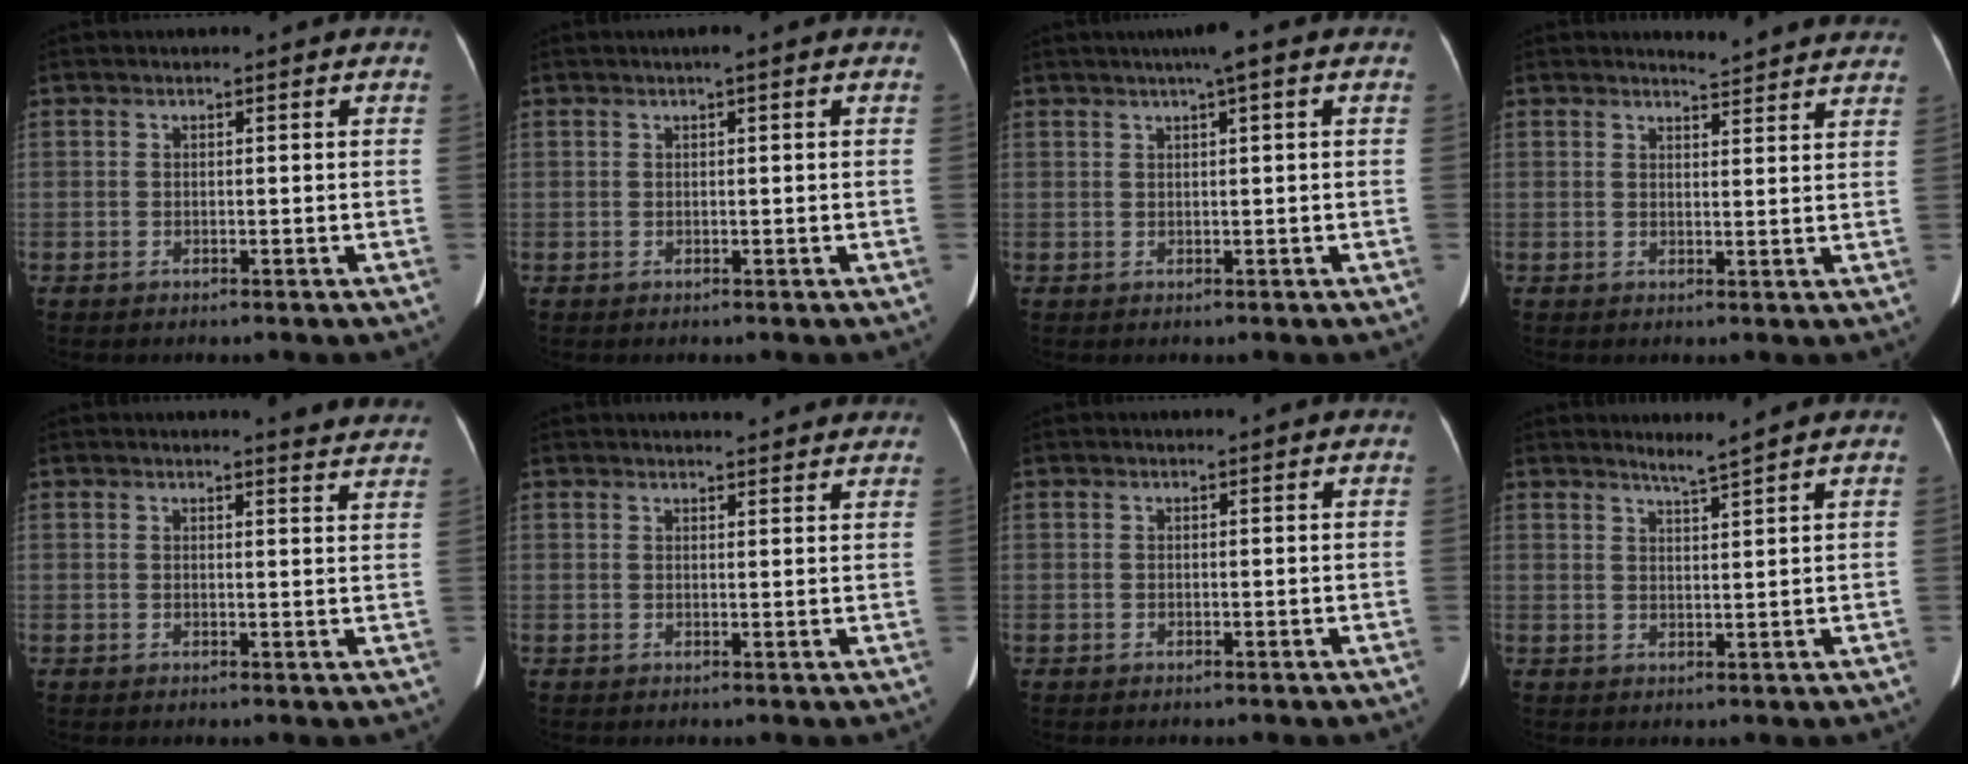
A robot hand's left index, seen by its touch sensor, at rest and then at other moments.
{"total": 0.8, "force": [0.4, -0.1, 0.7], "torque": [-0.014, 0.004, 0.006]}
{"total": 3.8, "force": [2.3, -0.3, 3.0], "torque": [-0.049, 0.017, 0.036]}
{"total": 7.9, "force": [7.8, 0.5, 1.2], "torque": [-0.012, -0.007, 0.073]}
{"total": 7.4, "force": [7.3, 0.3, 1.2], "torque": [-0.003, -0.026, 0.056]}
{"total": 7.5, "force": [6.9, 1.4, 2.5], "torque": [-0.026, 0.013, 0.073]}
{"total": 0.7, "force": [0.6, 0.0, 0.2], "torque": [-0.005, 0.002, 0.007]}
{"total": 2.6, "force": [2.3, -1.0, 0.8], "torque": [-0.020, -0.007, 0.044]}